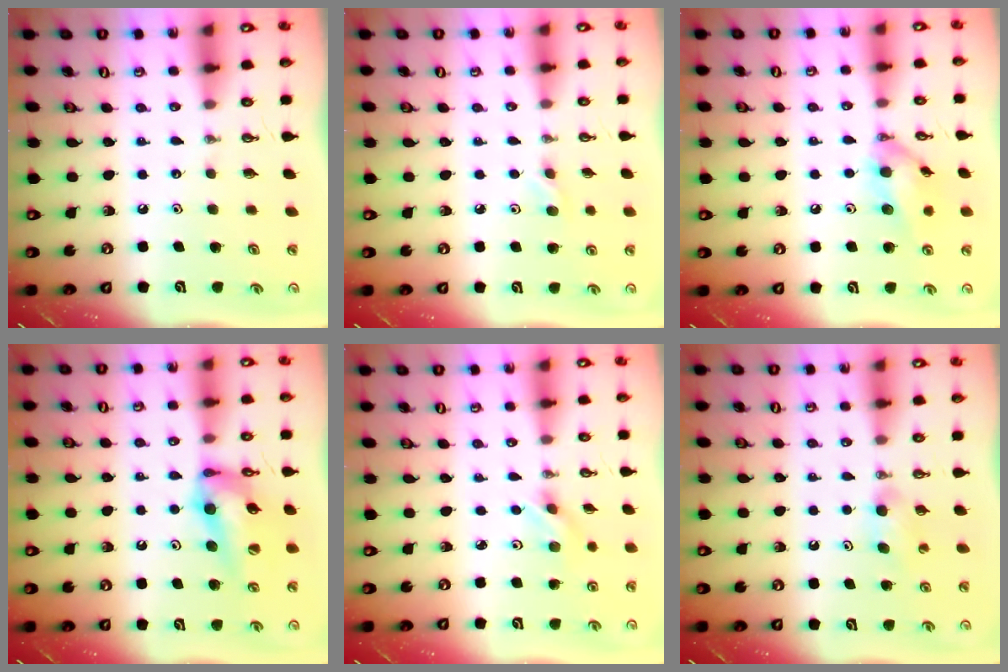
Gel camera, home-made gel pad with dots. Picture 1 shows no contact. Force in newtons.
{"total": 3.8, "press": 3.7, "slide": 1.0}
{"total": 11.7, "press": 11.7, "slide": 0.7}
{"total": 11.4, "press": 10.7, "slide": 3.9}
{"total": 2.0, "press": 1.9, "slide": 0.6}
{"total": 5.9, "press": 4.7, "slide": 3.6}